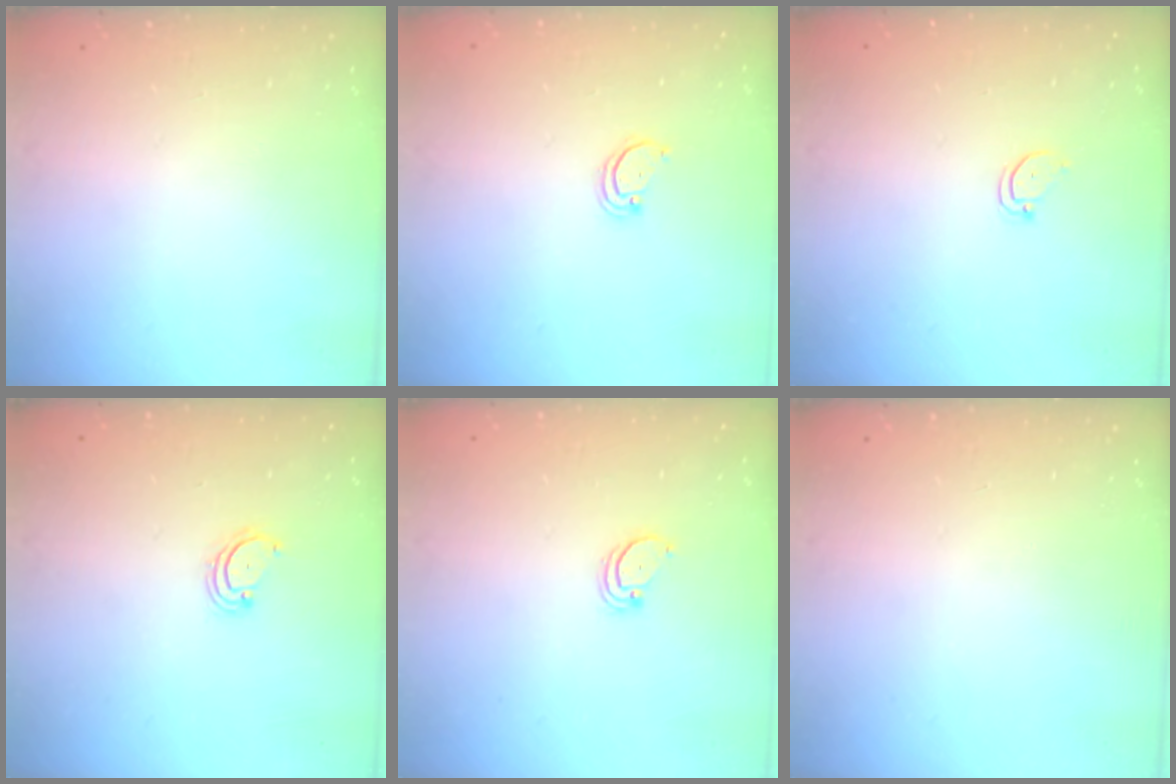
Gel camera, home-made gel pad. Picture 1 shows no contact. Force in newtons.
{"total": 1.8, "press": 1.8, "slide": 0.2}
{"total": 2.4, "press": 2.4, "slide": 0.2}
{"total": 2.9, "press": 2.9, "slide": 0.3}
{"total": 2.1, "press": 2.1, "slide": 0.2}
{"total": 0.0}